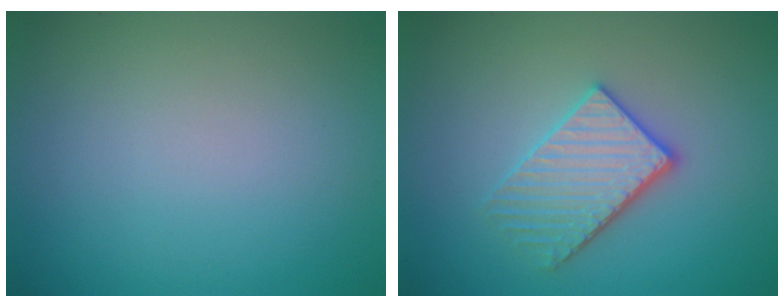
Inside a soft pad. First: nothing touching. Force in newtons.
{"total": 3.5, "press": 3.3, "slide": 1.3}